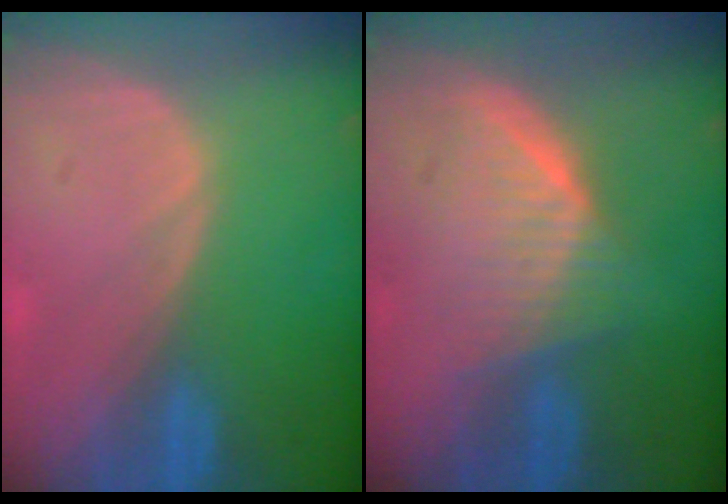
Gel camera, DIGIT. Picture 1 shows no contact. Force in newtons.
{"total": 5.9, "press": 5.9, "slide": 0.6}